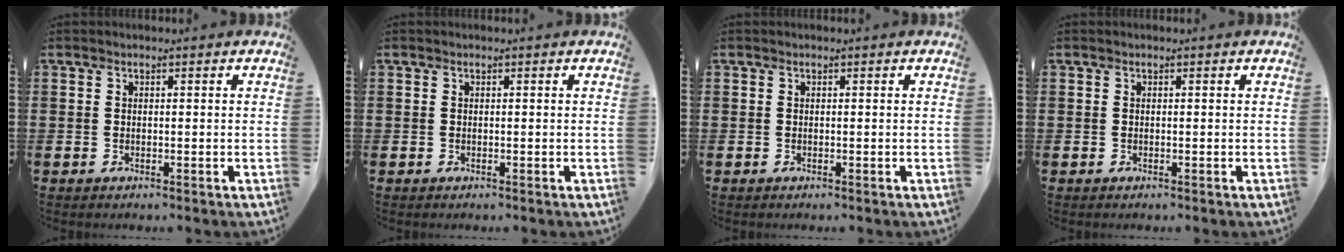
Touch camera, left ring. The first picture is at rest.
{"total": 0.0}
{"total": 0.0}
{"total": 0.0}